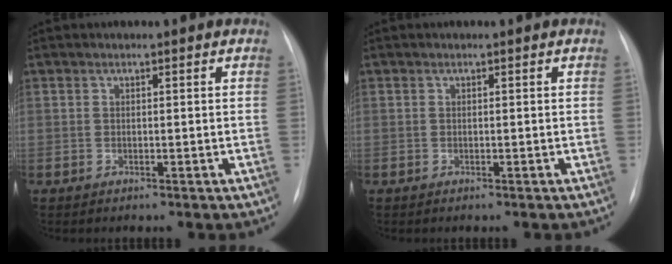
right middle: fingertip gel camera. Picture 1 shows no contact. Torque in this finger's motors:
{"motor_torque": [0.00, 0.00, 0.00, 0.00]}